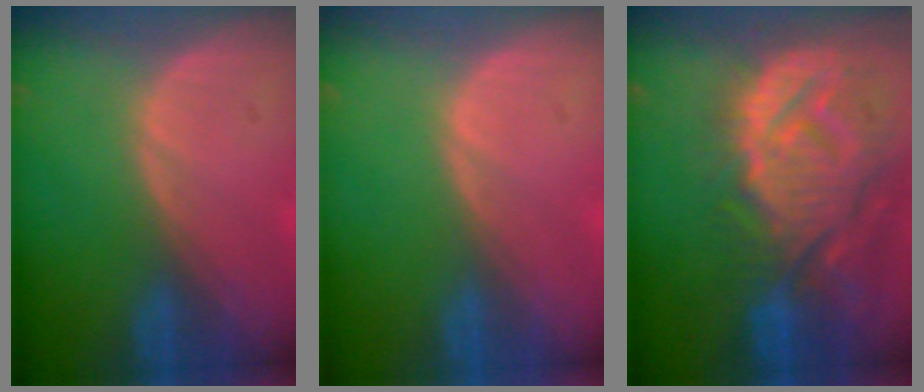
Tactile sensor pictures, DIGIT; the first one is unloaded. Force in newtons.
{"total": 0.0}
{"total": 14.2, "press": 12.3, "slide": 7.1}